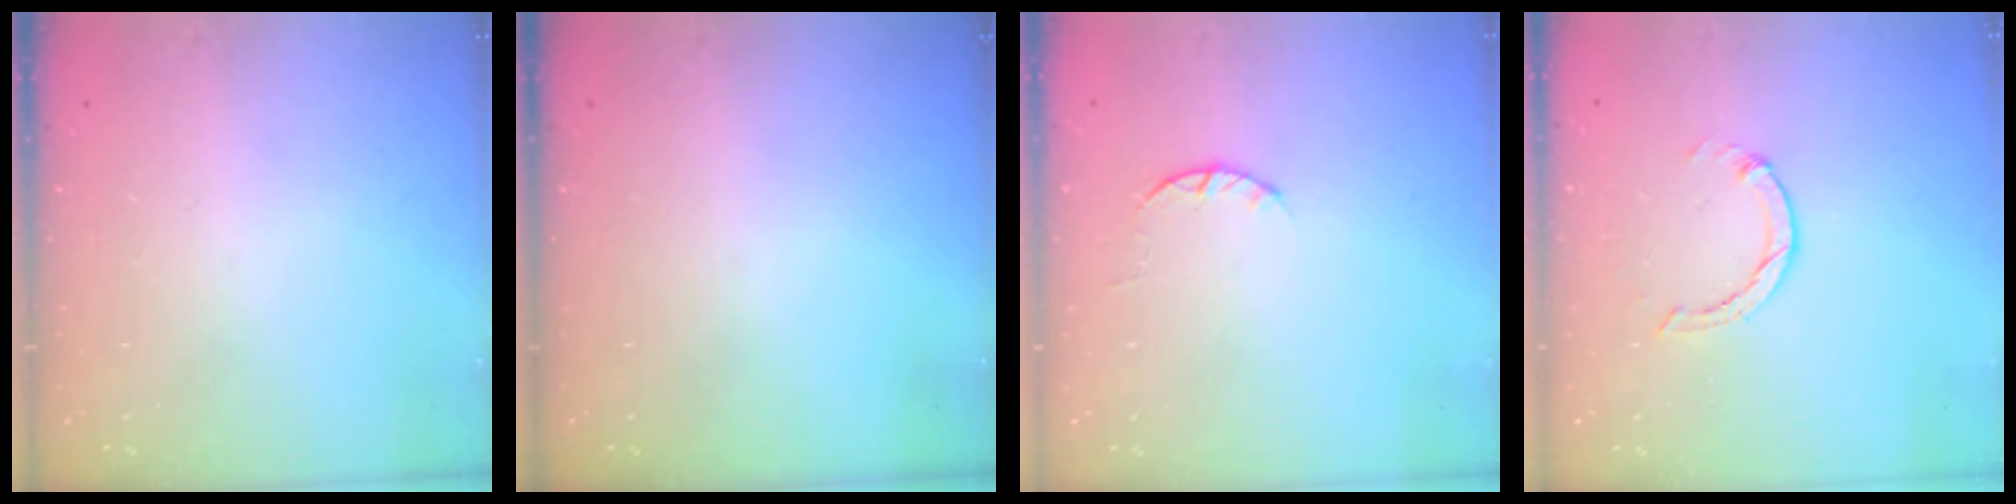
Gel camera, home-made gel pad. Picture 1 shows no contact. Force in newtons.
{"total": 0.0}
{"total": 2.3, "press": 2.3, "slide": 0.4}
{"total": 1.0, "press": 0.9, "slide": 0.3}